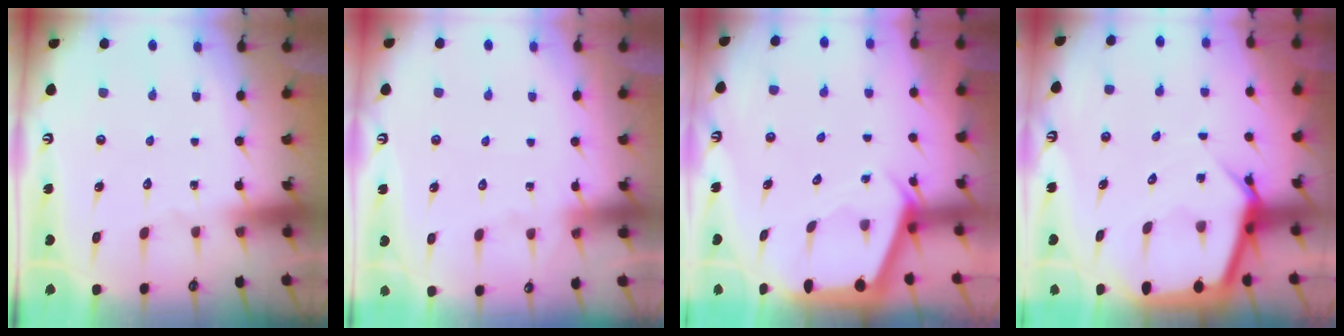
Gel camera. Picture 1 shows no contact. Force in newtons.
{"total": 3.9, "press": 3.8, "slide": 0.6}
{"total": 2.4, "press": 2.4, "slide": 0.4}
{"total": 8.8, "press": 8.8, "slide": 0.7}